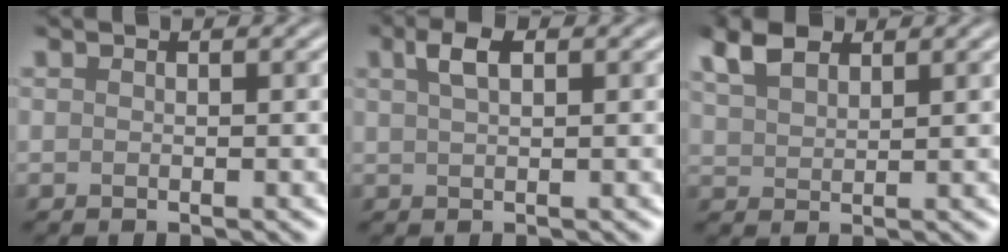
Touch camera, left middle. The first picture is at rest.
{"total": 2.4, "force": [1.1, 1.0, 1.9], "torque": [-0.040, 0.005, 0.019]}
{"total": 4.3, "force": [2.9, 2.1, 2.4], "torque": [-0.060, 0.013, 0.057]}